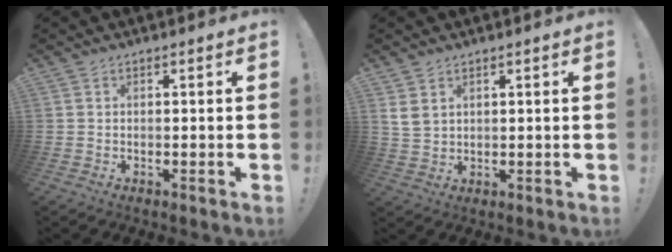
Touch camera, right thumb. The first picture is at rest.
{"total": 4.4, "force": [2.2, 2.9, 2.5], "torque": [-0.044, -0.002, 0.045]}